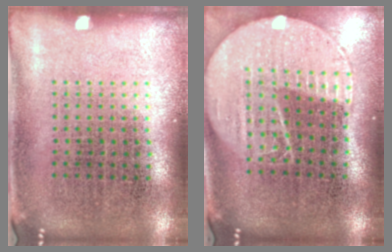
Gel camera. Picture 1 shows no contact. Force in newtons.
{"total": 2.1, "press": 1.8, "slide": 1.0}